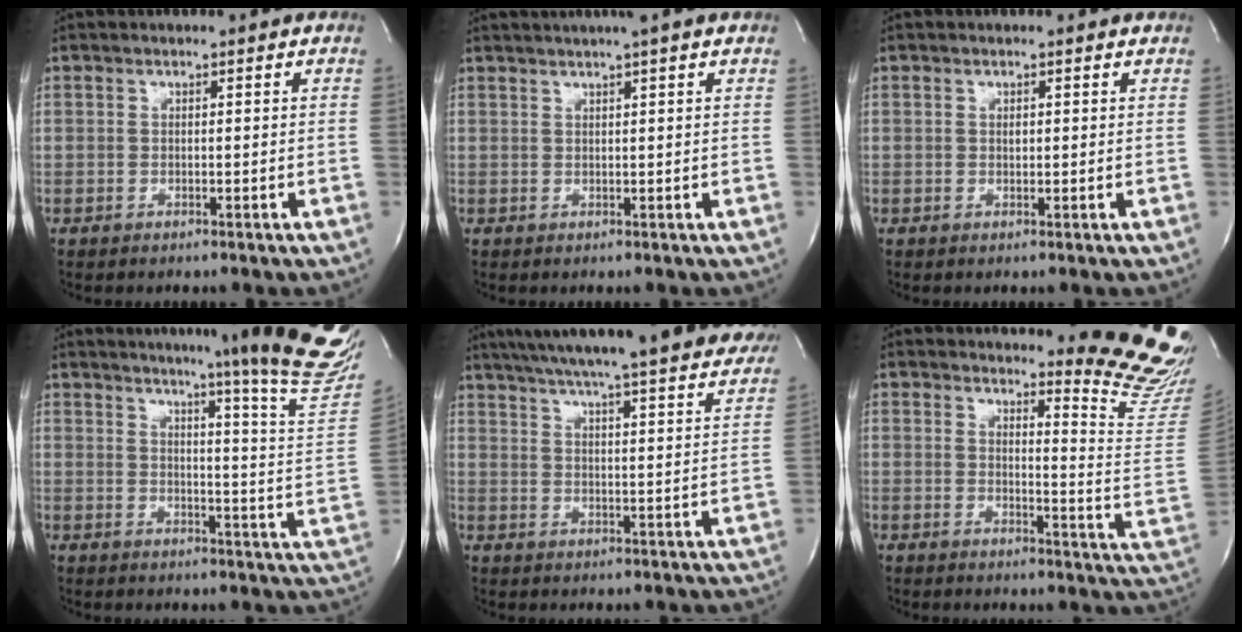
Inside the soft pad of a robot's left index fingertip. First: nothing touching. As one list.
[{"total": 5.3, "force": [4.2, -0.7, 3.1], "torque": [-0.047, 0.025, 0.060]}, {"total": 0.7, "force": [0.3, 0.4, 0.5], "torque": [-0.009, -0.002, 0.004]}, {"total": 25.1, "force": [20.7, -0.9, 14.2], "torque": [-0.181, -0.095, 0.244]}, {"total": 32.1, "force": [28.5, 3.1, 14.5], "torque": [-0.236, -0.043, 0.356]}, {"total": 13.3, "force": [12.8, -1.1, 3.7], "torque": [-0.042, -0.146, 0.135]}]